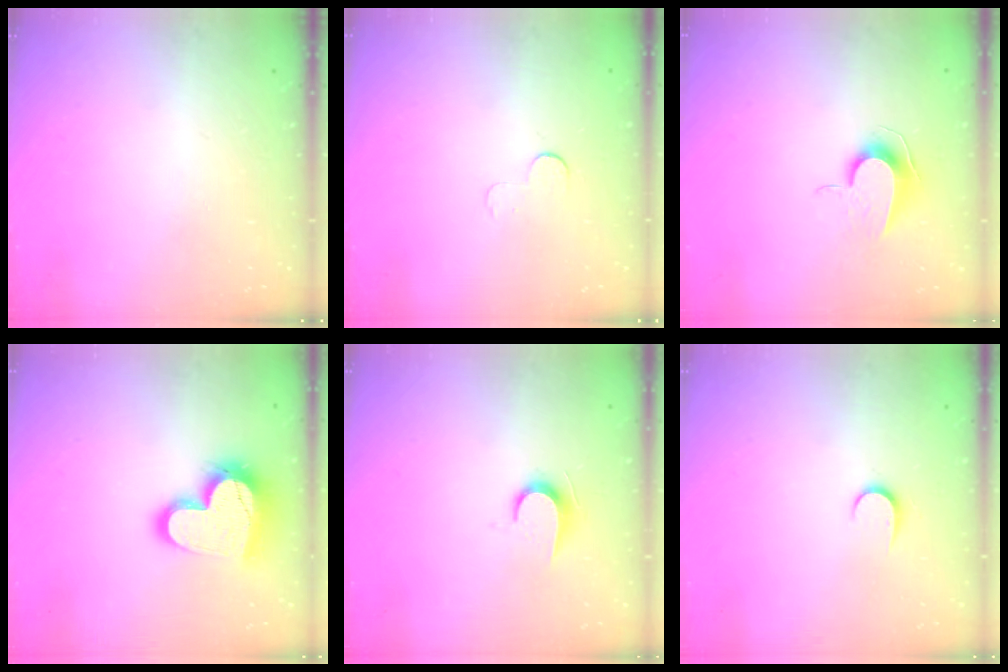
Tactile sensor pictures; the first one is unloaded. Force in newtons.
{"total": 3.2, "press": 3.1, "slide": 0.3}
{"total": 8.9, "press": 8.8, "slide": 0.5}
{"total": 18.6, "press": 18.5, "slide": 1.5}
{"total": 6.1, "press": 6.0, "slide": 0.6}
{"total": 5.1, "press": 5.1, "slide": 0.5}